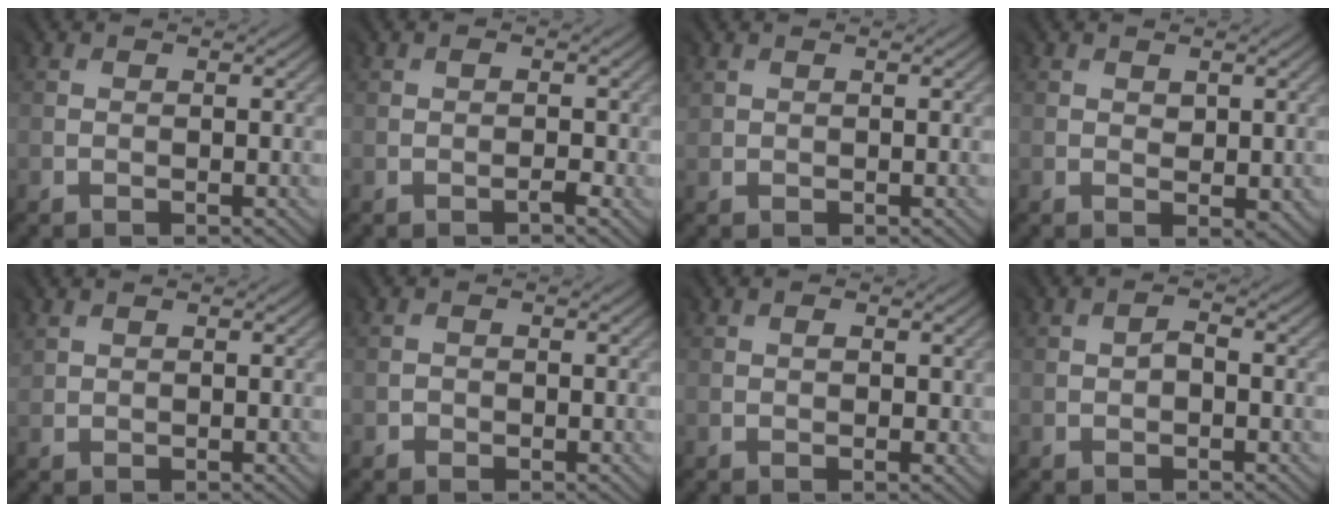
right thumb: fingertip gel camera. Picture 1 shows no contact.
{"total": 0.5, "force": [-0.5, 0.1, 0.2], "torque": [-0.001, 0.003, -0.007]}
{"total": 0.7, "force": [0.3, 0.5, 0.4], "torque": [-0.007, 0.004, 0.005]}
{"total": 1.5, "force": [0.7, 1.2, 0.6], "torque": [-0.013, -0.002, 0.017]}
{"total": 1.2, "force": [0.6, 0.8, 0.7], "torque": [-0.017, 0.005, 0.011]}
{"total": 1.0, "force": [-0.5, 0.7, -0.4], "torque": [0.013, -0.001, -0.009]}
{"total": 1.3, "force": [0.1, 0.9, 0.9], "torque": [-0.016, -0.001, 0.004]}
{"total": 0.7, "force": [-0.1, 0.6, 0.4], "torque": [-0.009, 0.003, 0.000]}